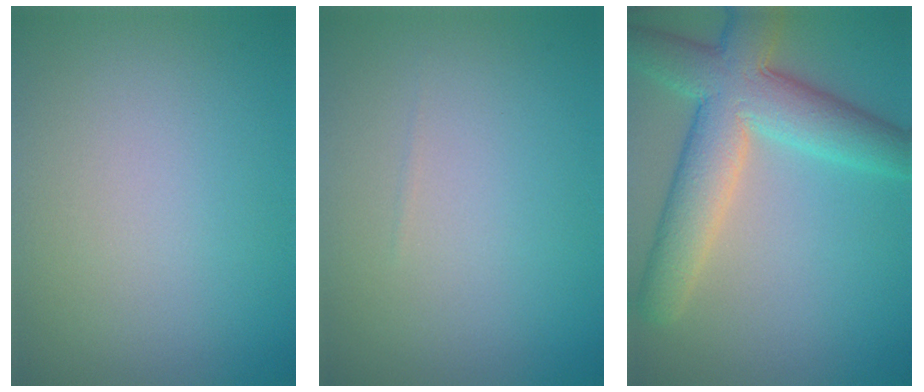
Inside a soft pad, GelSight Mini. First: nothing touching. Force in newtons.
{"total": 0.0}
{"total": 8.6, "press": 8.5, "slide": 0.5}